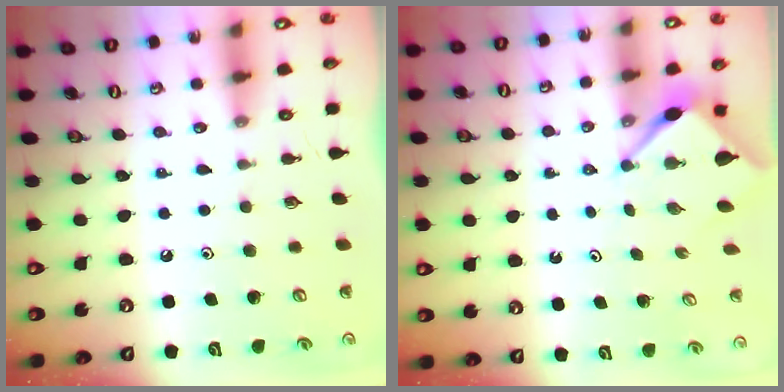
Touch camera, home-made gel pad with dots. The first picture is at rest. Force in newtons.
{"total": 3.1, "press": 3.1, "slide": 0.3}